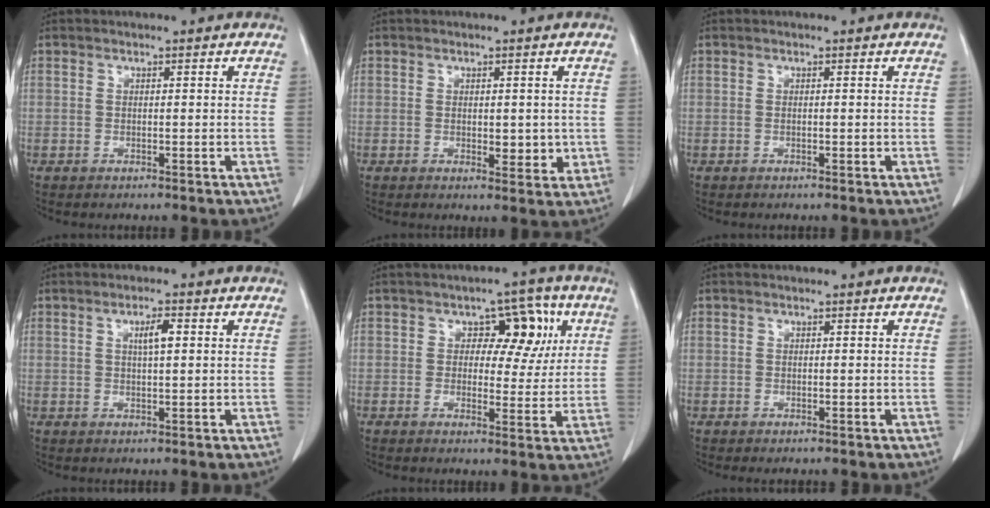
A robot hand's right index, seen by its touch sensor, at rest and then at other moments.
{"total": 3.6, "force": [-0.1, 1.8, 3.1], "torque": [-0.034, -0.008, 0.004]}
{"total": 0.0}
{"total": 2.9, "force": [0.9, 0.5, 2.7], "torque": [-0.047, 0.001, 0.015]}
{"total": 7.6, "force": [2.4, 4.6, 5.6], "torque": [-0.053, 0.019, 0.031]}
{"total": 0.0}